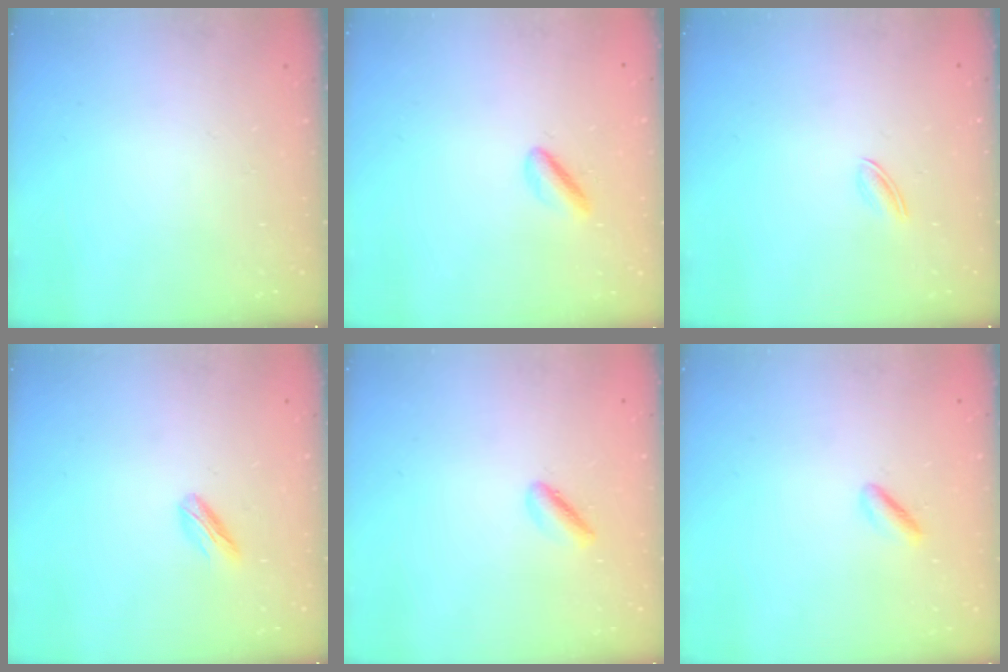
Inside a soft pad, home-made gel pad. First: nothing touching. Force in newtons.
{"total": 2.5, "press": 2.5, "slide": 0.3}
{"total": 2.7, "press": 2.6, "slide": 0.7}
{"total": 3.8, "press": 3.7, "slide": 0.8}
{"total": 1.7, "press": 1.6, "slide": 0.5}
{"total": 1.6, "press": 1.2, "slide": 0.9}